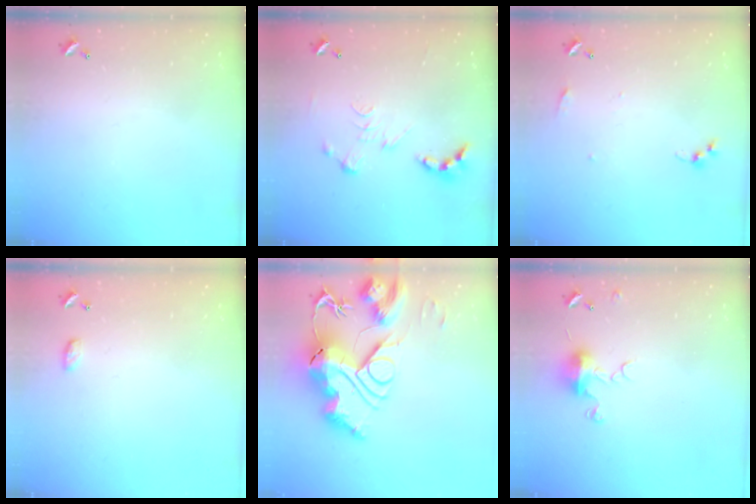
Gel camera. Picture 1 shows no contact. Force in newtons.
{"total": 0.0}
{"total": 3.8, "press": 3.8, "slide": 0.5}
{"total": 3.4, "press": 3.4, "slide": 0.5}
{"total": 0.7, "press": 0.7, "slide": 0.0}
{"total": 7.4, "press": 7.4, "slide": 1.0}